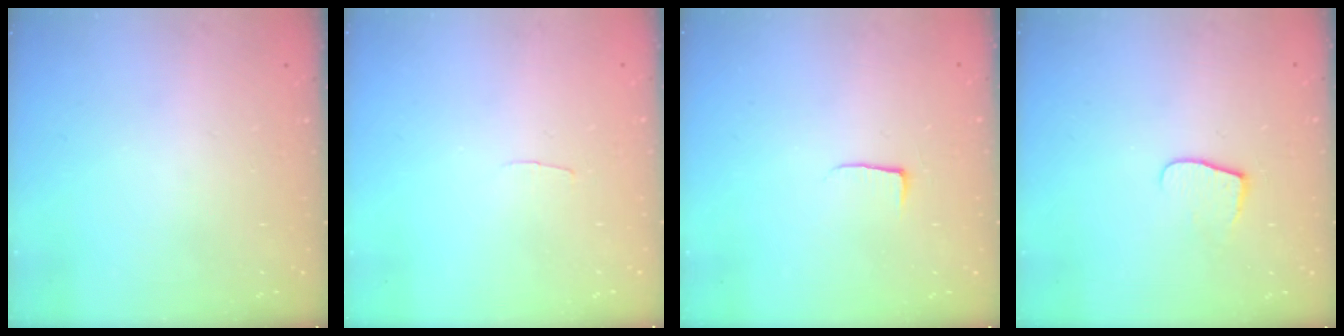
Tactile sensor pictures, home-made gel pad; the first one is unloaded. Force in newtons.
{"total": 2.0, "press": 2.0, "slide": 0.2}
{"total": 3.9, "press": 3.9, "slide": 0.5}
{"total": 5.4, "press": 5.4, "slide": 0.5}